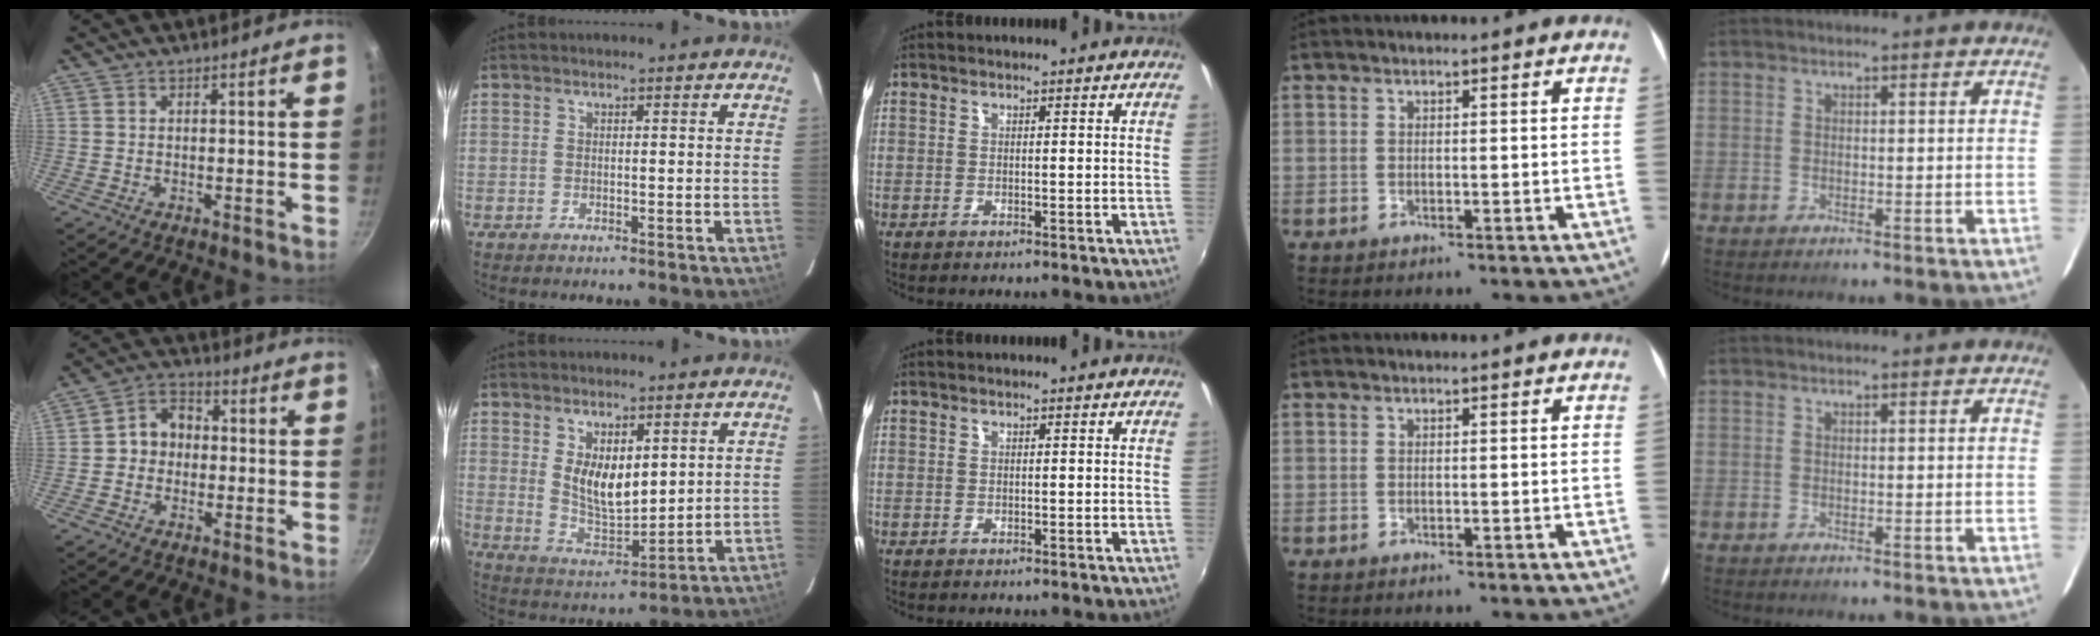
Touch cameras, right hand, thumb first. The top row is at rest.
{"thumb": {"total": 7.1, "force": [-0.2, 5.9, 3.8], "torque": [-0.027, 0.020, -0.017]}, "index": {"total": 9.2, "force": [3.0, 4.7, 7.3], "torque": [-0.127, -0.009, 0.071]}}